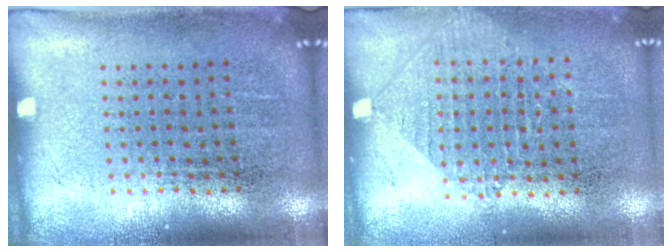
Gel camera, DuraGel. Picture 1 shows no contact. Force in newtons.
{"total": 0.9, "press": 0.8, "slide": 0.3}